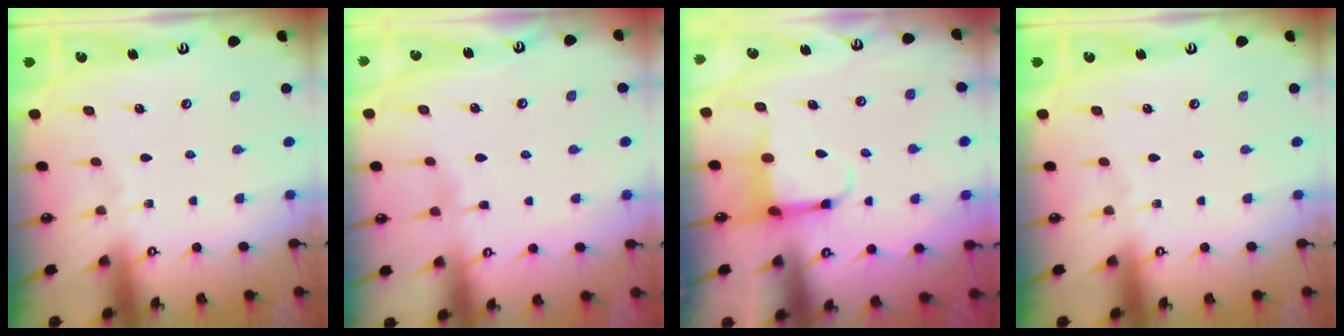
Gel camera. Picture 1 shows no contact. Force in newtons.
{"total": 3.4, "press": 3.4, "slide": 0.4}
{"total": 3.8, "press": 3.7, "slide": 1.1}
{"total": 0.0}